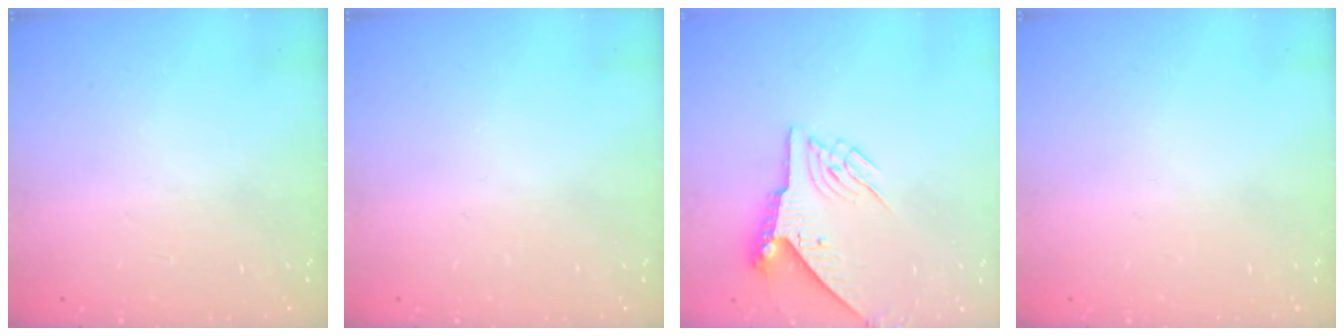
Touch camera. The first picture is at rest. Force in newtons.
{"total": 0.0}
{"total": 5.9, "press": 5.8, "slide": 0.7}
{"total": 0.0}